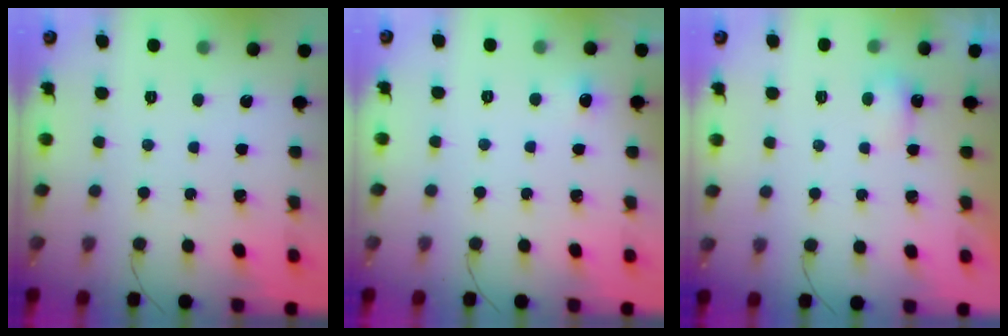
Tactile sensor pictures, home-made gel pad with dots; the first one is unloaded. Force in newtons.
{"total": 3.5, "press": 3.2, "slide": 1.5}
{"total": 3.2, "press": 3.2, "slide": 0.7}